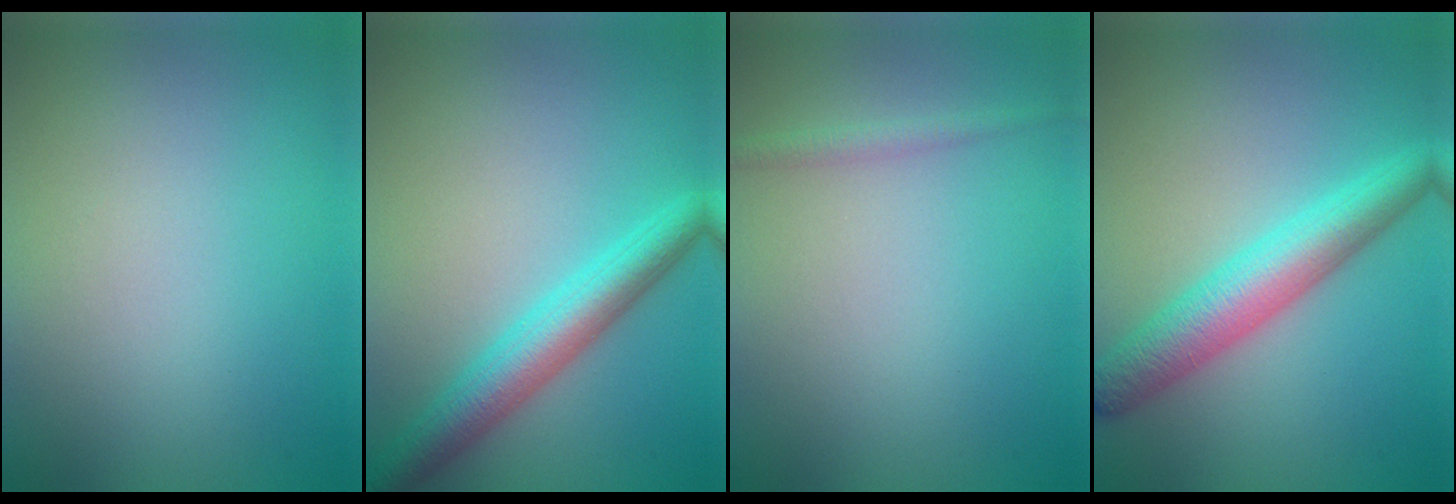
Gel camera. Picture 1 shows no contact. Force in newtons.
{"total": 4.8, "press": 4.8, "slide": 0.2}
{"total": 1.2, "press": 1.2, "slide": 0.1}
{"total": 5.7, "press": 5.7, "slide": 0.1}